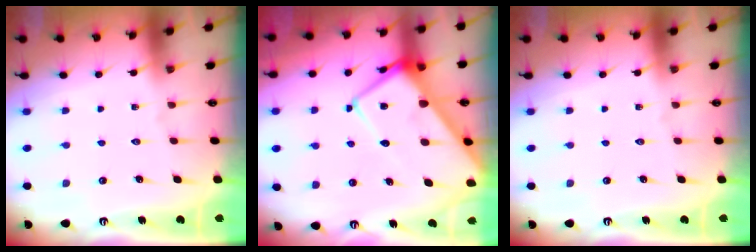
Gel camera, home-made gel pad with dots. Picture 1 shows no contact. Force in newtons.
{"total": 13.1, "press": 13.0, "slide": 0.6}
{"total": 0.0}